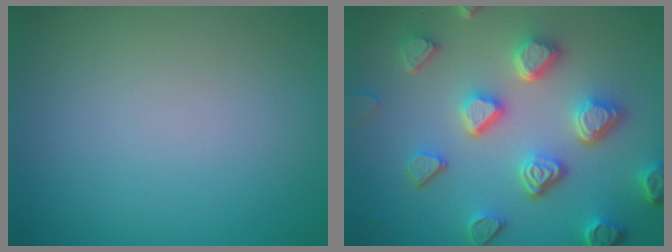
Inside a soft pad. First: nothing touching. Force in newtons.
{"total": 6.6, "press": 5.3, "slide": 3.9}